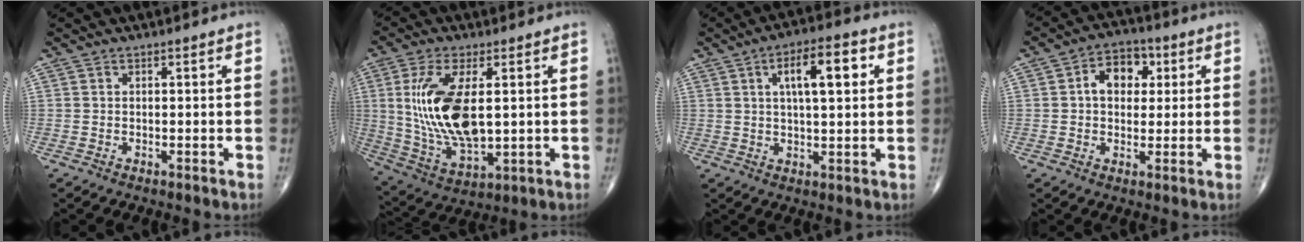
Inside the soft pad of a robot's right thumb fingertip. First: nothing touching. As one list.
[{"total": 16.3, "force": [2.1, 7.4, 14.4], "torque": [-0.290, -0.019, 0.053]}, {"total": 10.1, "force": [3.1, 3.5, 9.0], "torque": [-0.128, 0.005, 0.046]}, {"total": 8.1, "force": [1.8, 5.9, 5.4], "torque": [-0.050, 0.011, 0.020]}]